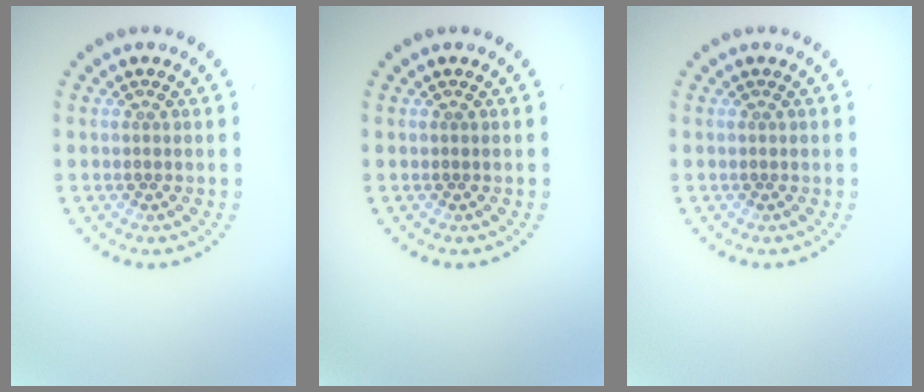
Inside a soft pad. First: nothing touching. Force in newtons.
{"total": 0.0}
{"total": 0.0}